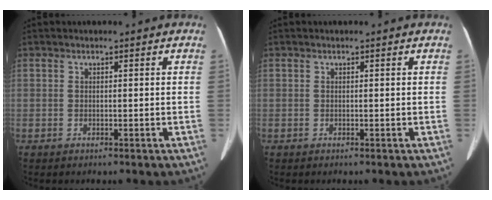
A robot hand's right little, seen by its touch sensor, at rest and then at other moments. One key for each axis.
{"total": 0.0}